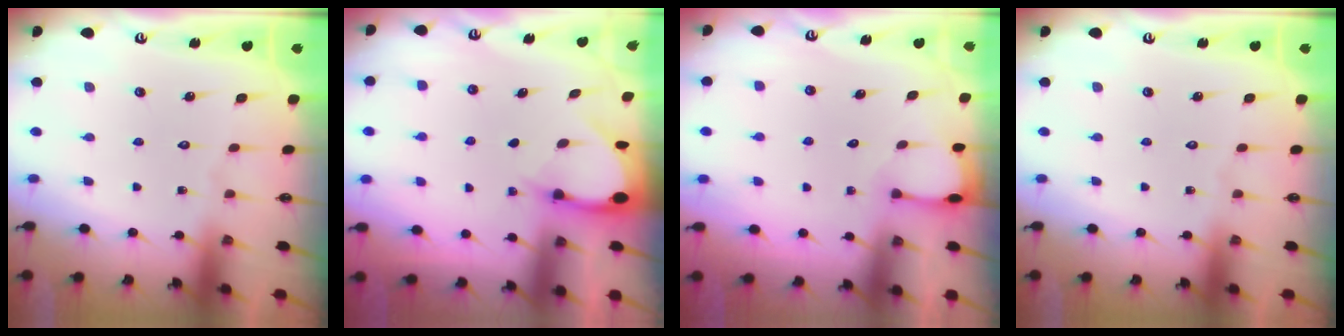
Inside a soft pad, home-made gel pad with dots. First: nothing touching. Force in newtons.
{"total": 3.2, "press": 3.2, "slide": 0.2}
{"total": 2.0, "press": 2.0, "slide": 0.3}
{"total": 0.0}